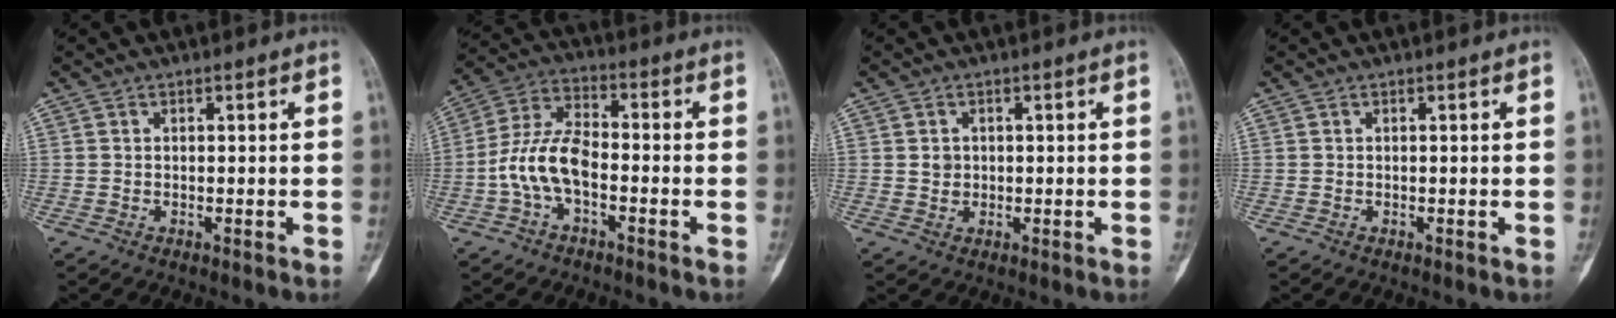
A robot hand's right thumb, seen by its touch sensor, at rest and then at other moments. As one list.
[{"total": 9.8, "force": [-2.6, 5.1, 8.0], "torque": [-0.165, 0.038, -0.058]}, {"total": 2.0, "force": [0.3, 1.7, 0.9], "torque": [-0.006, 0.001, 0.009]}, {"total": 0.0}]